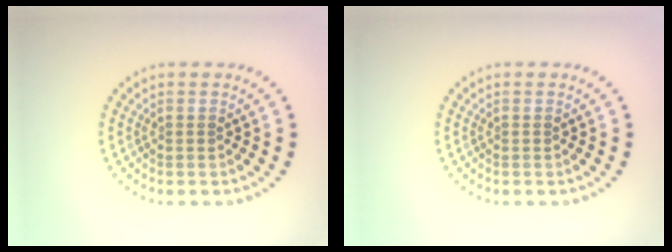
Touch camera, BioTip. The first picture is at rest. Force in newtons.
{"total": 0.0}